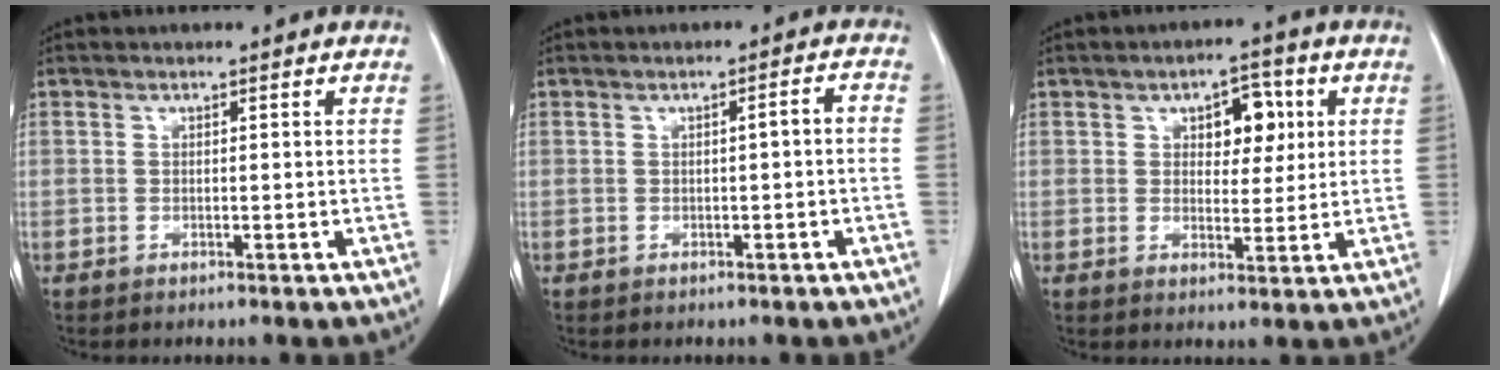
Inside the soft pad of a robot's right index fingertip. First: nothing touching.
{"total": 1.8, "force": [-0.3, 0.2, 1.7], "torque": [-0.024, 0.004, -0.004]}
{"total": 6.0, "force": [2.1, 3.3, 4.6], "torque": [-0.058, 0.014, 0.031]}